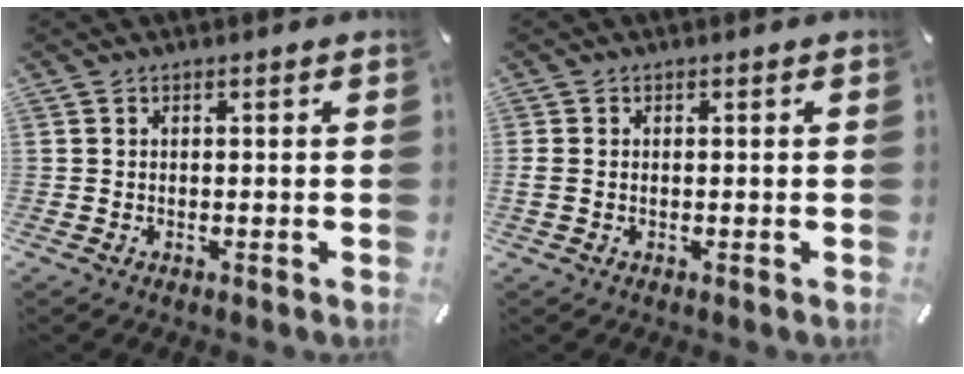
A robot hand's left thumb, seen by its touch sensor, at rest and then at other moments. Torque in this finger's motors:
{"motor_torque": [0.08, 0.08, 0.02, -0.03, 0.04]}